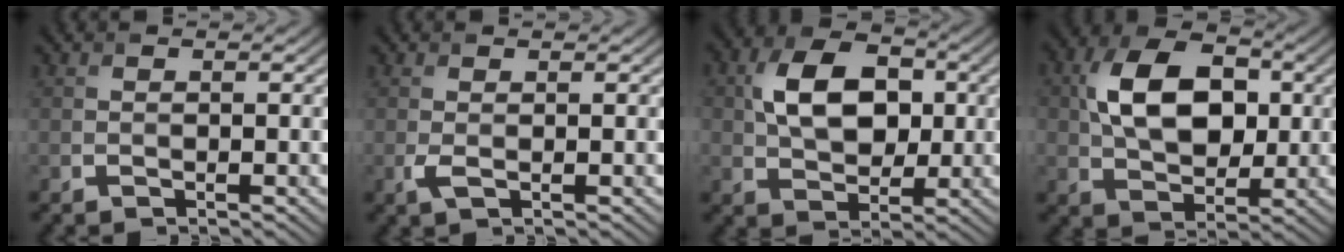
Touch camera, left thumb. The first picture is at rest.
{"total": 1.1, "force": [-0.2, 0.4, 1.0], "torque": [-0.029, -0.001, -0.003]}
{"total": 8.9, "force": [1.3, 6.1, 6.4], "torque": [-0.118, 0.010, 0.018]}
{"total": 10.4, "force": [1.5, 6.9, 7.7], "torque": [-0.153, 0.010, 0.022]}